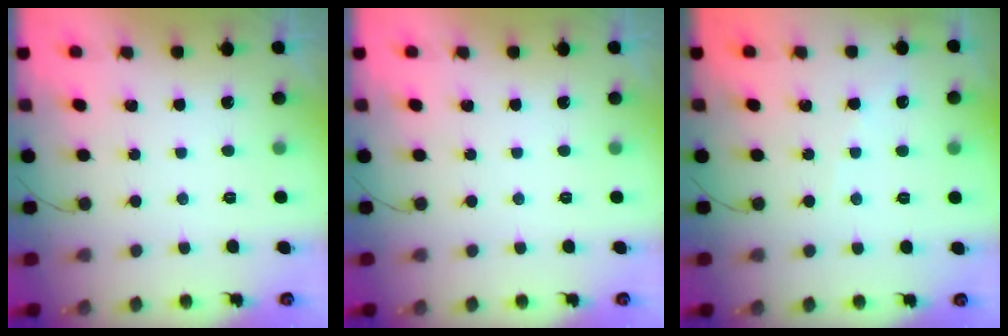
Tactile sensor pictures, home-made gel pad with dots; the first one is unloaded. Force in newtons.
{"total": 0.0}
{"total": 2.7, "press": 2.6, "slide": 0.4}